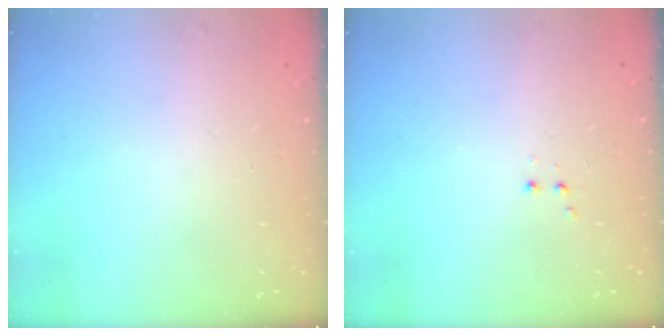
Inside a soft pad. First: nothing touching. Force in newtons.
{"total": 2.8, "press": 2.8, "slide": 0.6}